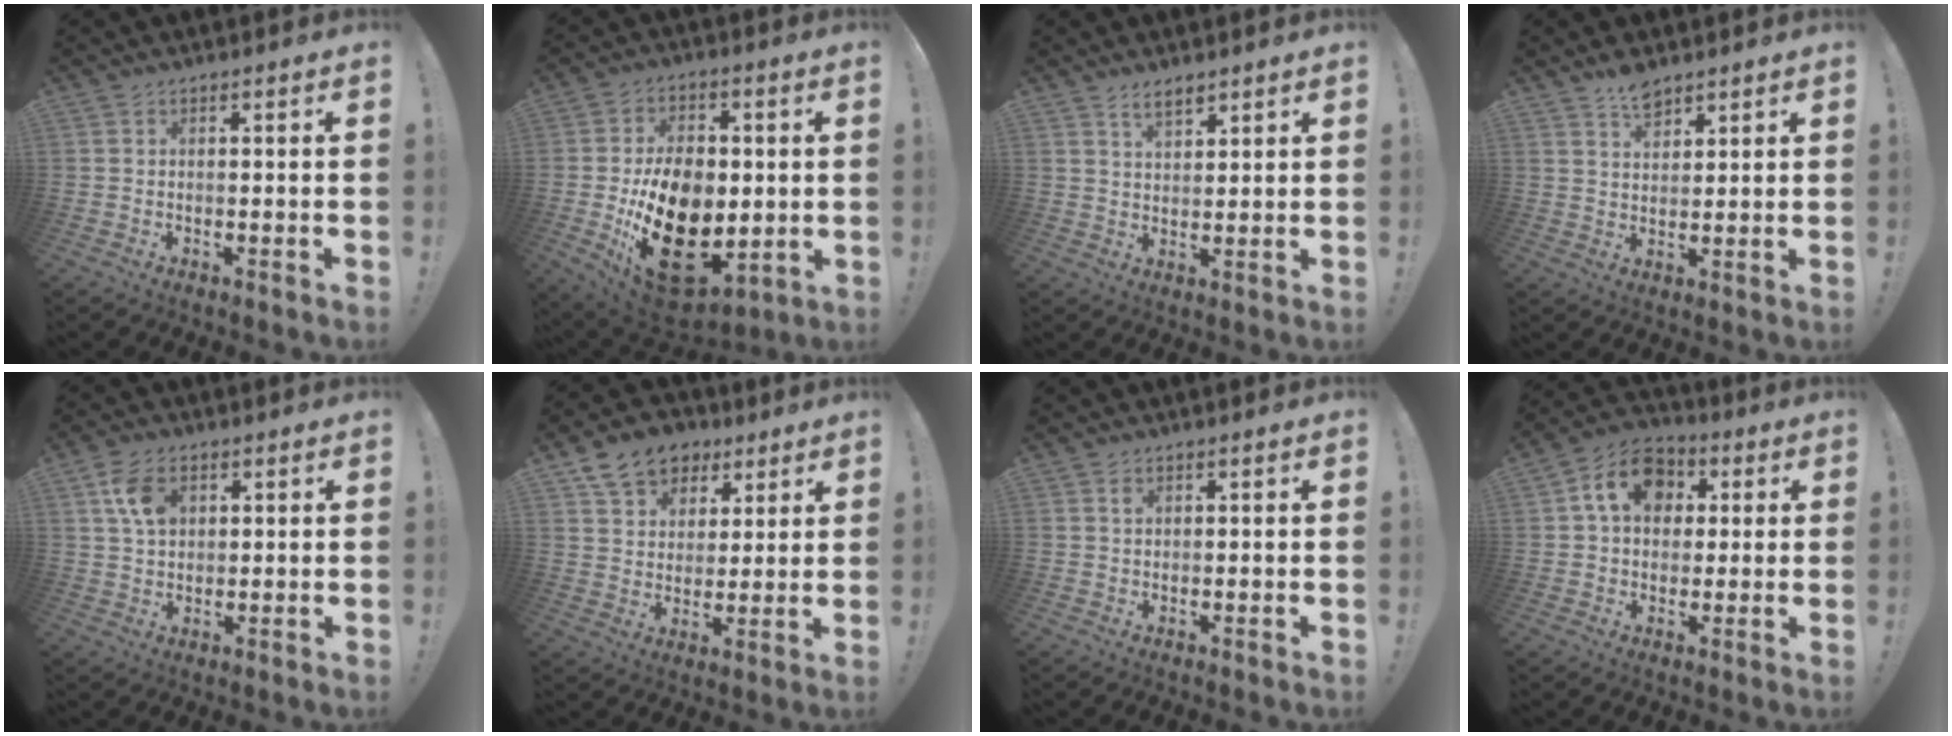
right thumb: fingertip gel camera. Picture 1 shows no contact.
{"total": 24.5, "force": [-4.2, 16.3, 17.8], "torque": [-0.293, 0.010, -0.046]}
{"total": 4.6, "force": [3.6, 1.9, 2.1], "torque": [-0.029, -0.022, 0.063]}
{"total": 5.8, "force": [4.6, 2.7, 2.3], "torque": [-0.033, -0.026, 0.082]}
{"total": 7.9, "force": [3.0, 5.3, 5.1], "torque": [-0.081, -0.001, 0.059]}
{"total": 12.7, "force": [7.6, 9.1, 4.4], "torque": [-0.071, -0.041, 0.149]}
{"total": 0.9, "force": [0.5, 0.6, 0.3], "torque": [-0.001, -0.001, 0.008]}
{"total": 13.3, "force": [4.3, 10.2, 7.5], "torque": [-0.118, 0.003, 0.085]}